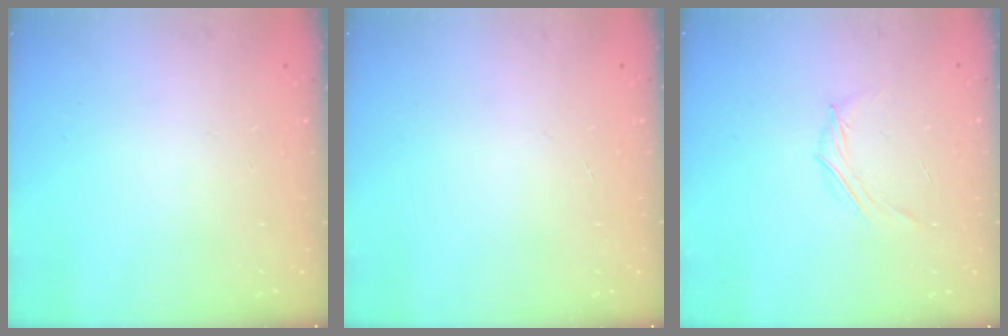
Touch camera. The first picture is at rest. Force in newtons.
{"total": 0.0}
{"total": 3.5, "press": 3.3, "slide": 1.0}